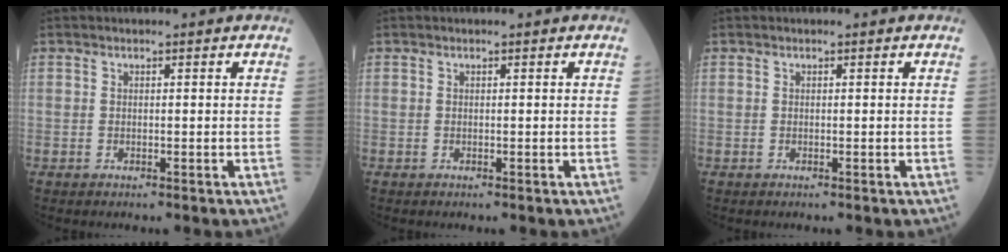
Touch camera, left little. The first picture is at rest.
{"total": 0.0}
{"total": 0.0}